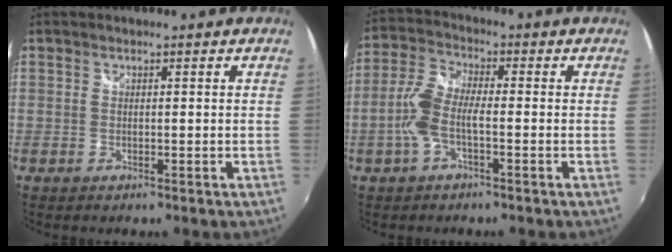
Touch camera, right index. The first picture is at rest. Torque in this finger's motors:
{"motor_torque": [0.67, -0.36, 0.59, 0.15]}